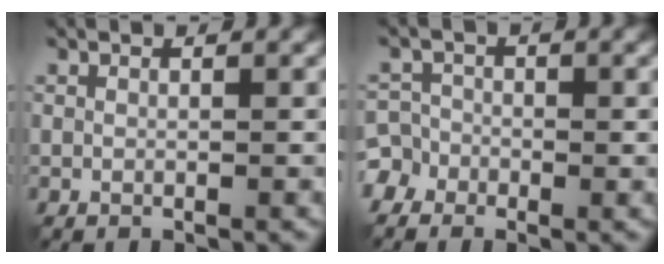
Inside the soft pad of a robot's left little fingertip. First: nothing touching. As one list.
[{"total": 4.1, "force": [-2.1, 3.5, 0.7], "torque": [0.006, 0.005, -0.051]}]